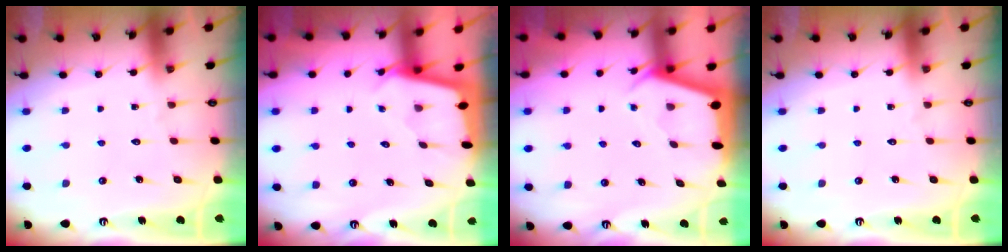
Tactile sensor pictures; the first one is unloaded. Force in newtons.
{"total": 1.9, "press": 1.9, "slide": 0.2}
{"total": 2.4, "press": 2.4, "slide": 0.3}
{"total": 0.0}